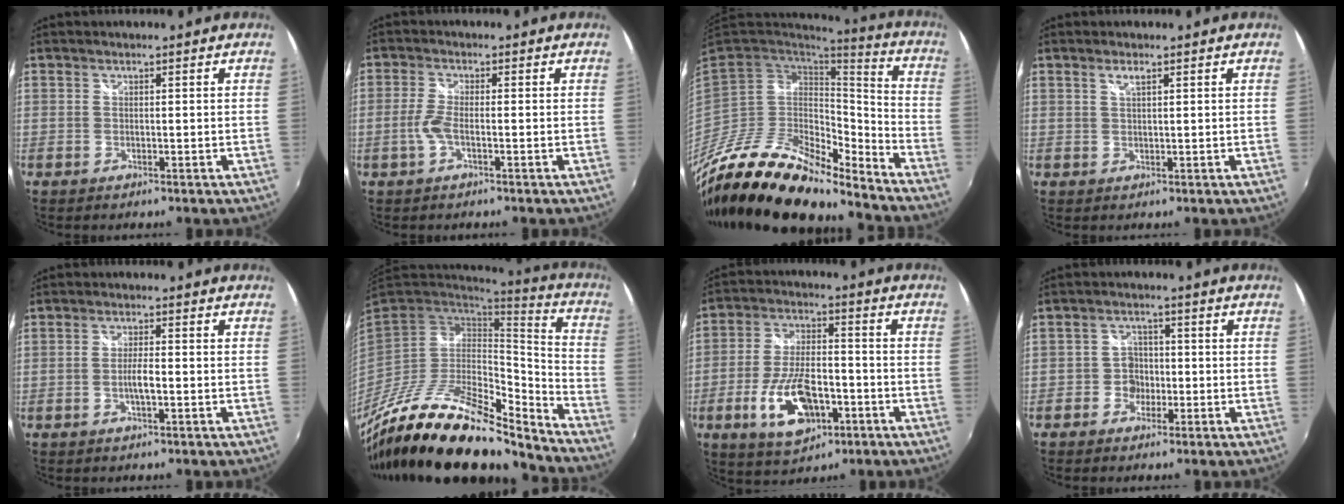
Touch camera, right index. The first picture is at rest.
{"total": 3.4, "force": [-1.2, 0.8, 3.1], "torque": [-0.074, 0.001, -0.026]}
{"total": 24.2, "force": [-19.9, 7.4, 11.5], "torque": [-0.218, -0.029, -0.355]}
{"total": 1.5, "force": [0.8, 0.3, 1.2], "torque": [-0.021, 0.001, 0.014]}
{"total": 2.9, "force": [-0.7, 0.5, 2.7], "torque": [-0.053, 0.001, -0.013]}
{"total": 28.0, "force": [-22.4, 8.5, 14.6], "torque": [-0.264, -0.025, -0.378]}
{"total": 13.5, "force": [-5.3, 6.6, 10.5], "torque": [-0.215, -0.002, -0.083]}
{"total": 3.7, "force": [-1.5, 3.3, 0.5], "torque": [-0.005, 0.014, -0.028]}